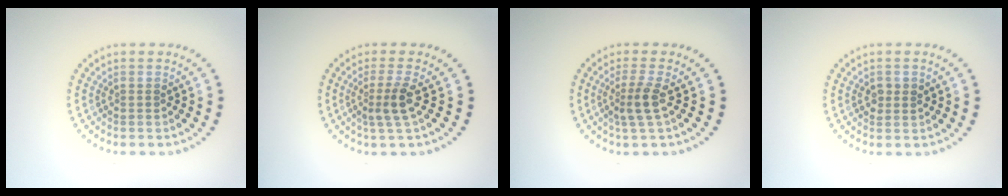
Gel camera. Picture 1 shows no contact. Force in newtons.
{"total": 2.4, "press": 1.7, "slide": 1.6}
{"total": 2.3, "press": 1.8, "slide": 1.5}
{"total": 1.4, "press": 1.4, "slide": 0.2}